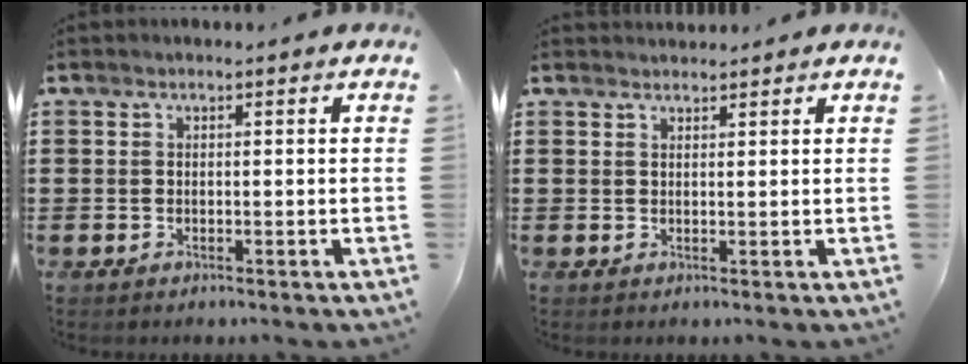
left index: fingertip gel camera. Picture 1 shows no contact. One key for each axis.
{"total": 1.3, "fx": 1.3, "fy": 0.2, "fz": 0.0, "tx": -0.002, "ty": 0.001, "tz": 0.025}